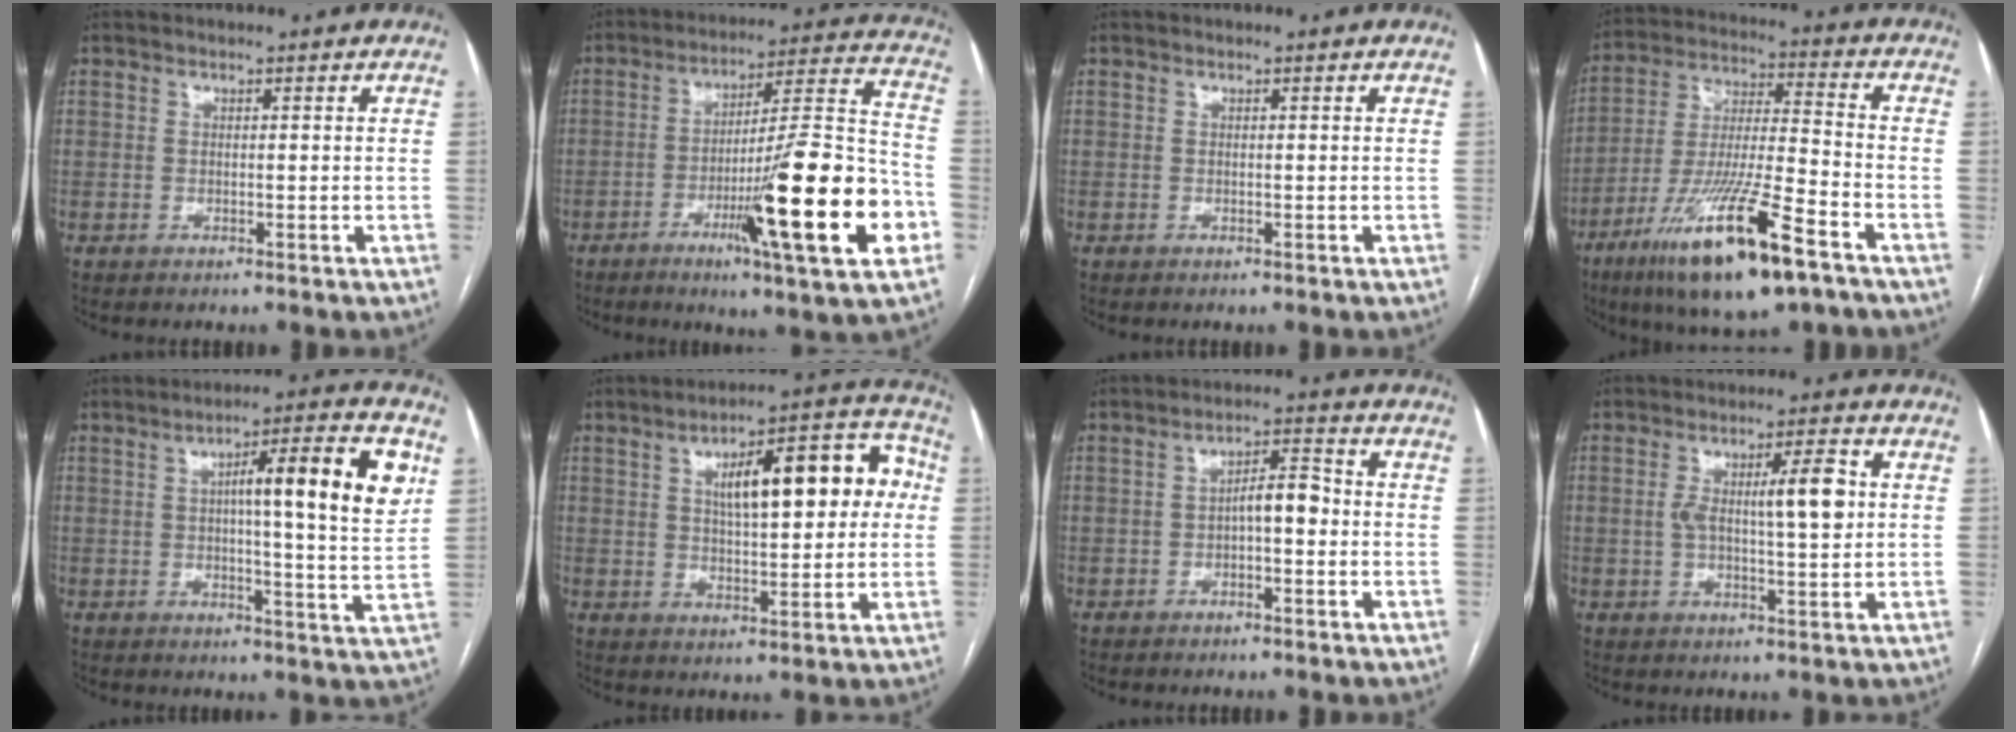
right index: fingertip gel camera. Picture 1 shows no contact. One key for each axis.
{"total": 21.9, "fx": -7.5, "fy": 0.6, "fz": 20.6, "tx": -0.288, "ty": -0.010, "tz": -0.114}
{"total": 0.0}
{"total": 18.8, "fx": -10.9, "fy": 1.9, "fz": 15.3, "tx": -0.297, "ty": -0.040, "tz": -0.191}
{"total": 13.9, "fx": 3.9, "fy": 0.9, "fz": 13.3, "tx": -0.191, "ty": 0.015, "tz": 0.052}
{"total": 15.1, "fx": 3.2, "fy": 4.8, "fz": 14.0, "tx": -0.188, "ty": 0.045, "tz": 0.048}
{"total": 4.5, "fx": -0.7, "fy": 1.5, "fz": 4.2, "tx": -0.067, "ty": 0.022, "tz": -0.009}
{"total": 7.8, "fx": 1.1, "fy": 1.3, "fz": 7.7, "tx": -0.127, "ty": 0.013, "tz": 0.021}